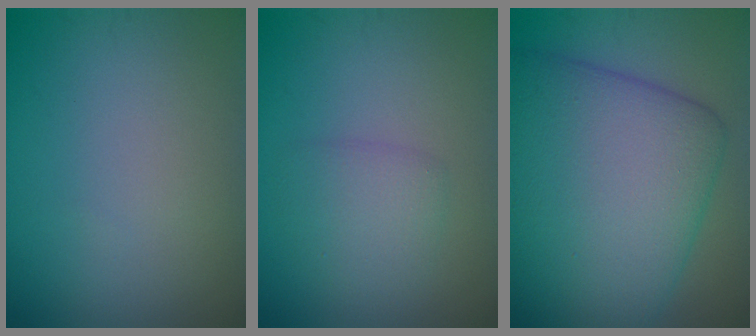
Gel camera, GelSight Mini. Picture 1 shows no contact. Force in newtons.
{"total": 2.4, "press": 2.4, "slide": 0.1}
{"total": 13.6, "press": 13.6, "slide": 0.3}